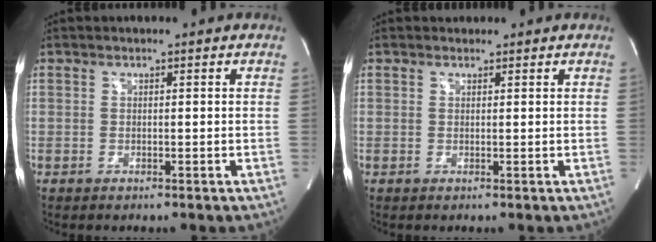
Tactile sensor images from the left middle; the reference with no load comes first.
{"total": 0.7, "force": [0.6, 0.4, -0.1], "torque": [-0.003, 0.006, 0.008]}